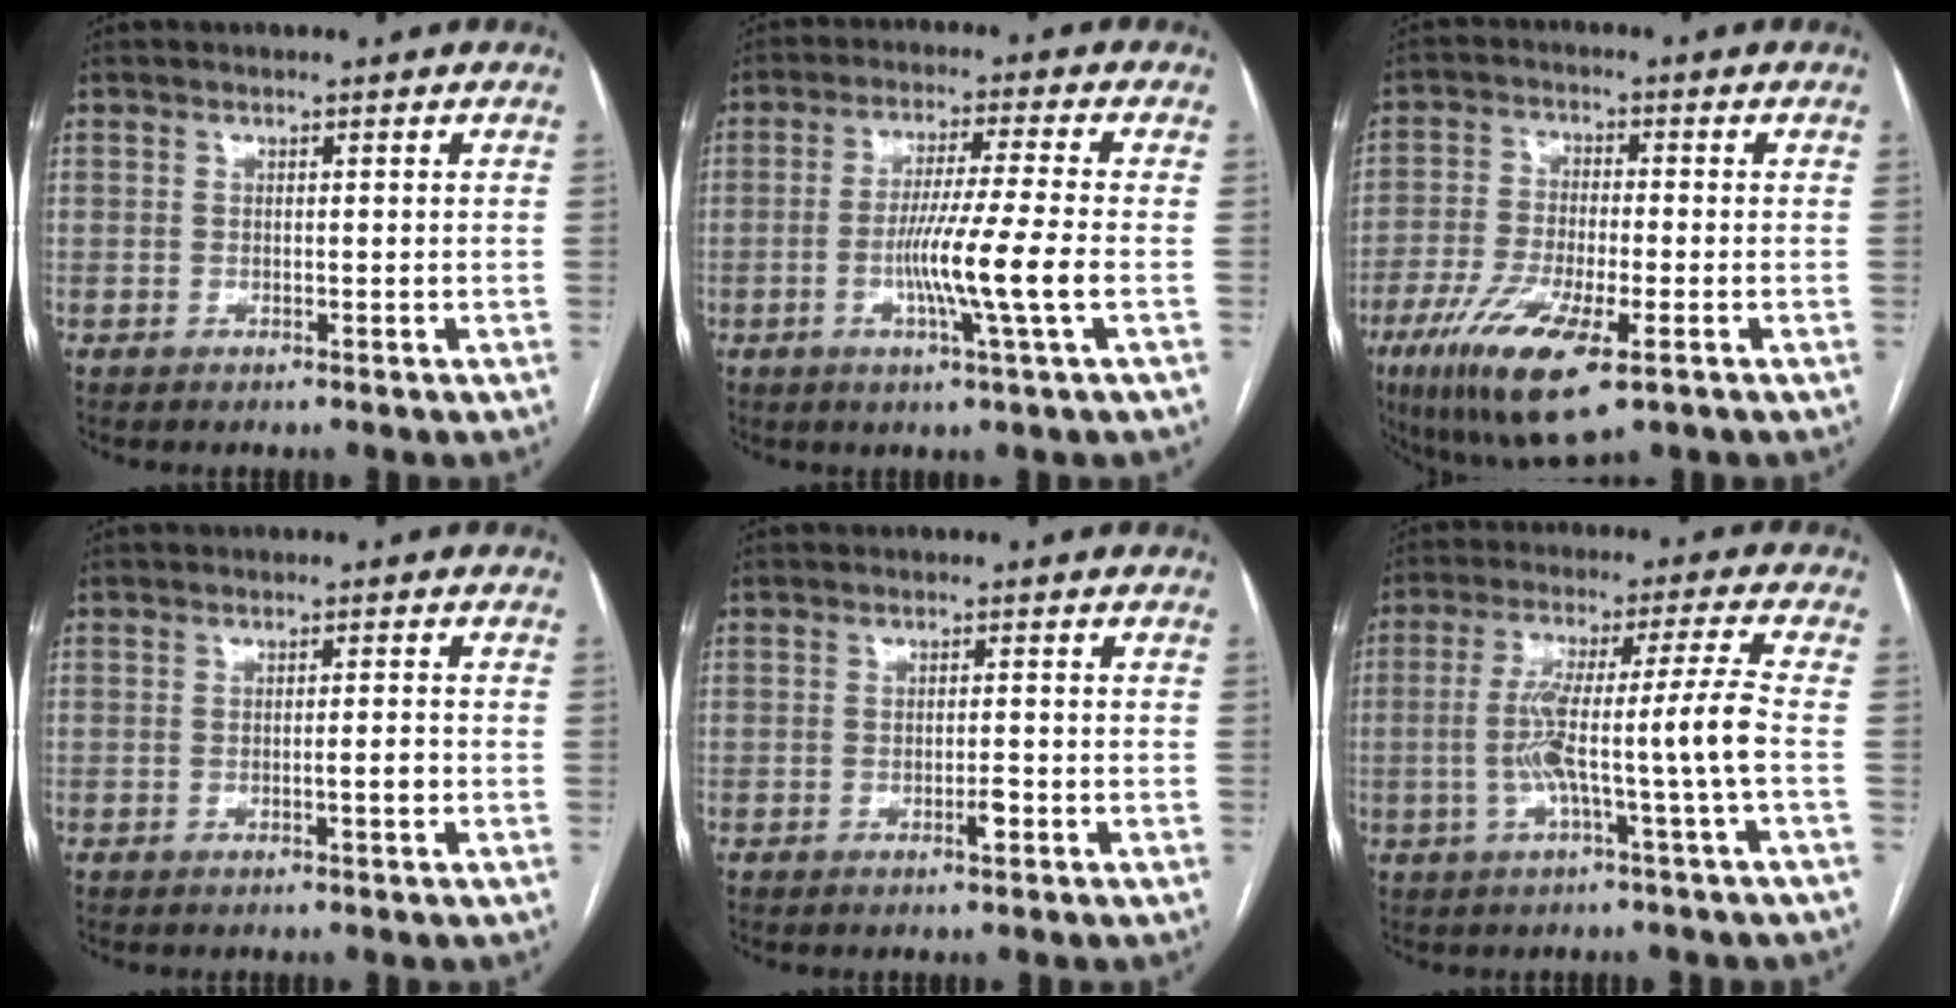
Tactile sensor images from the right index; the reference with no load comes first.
{"total": 9.3, "force": [-2.3, -1.7, 8.9], "torque": [-0.167, -0.015, -0.043]}
{"total": 12.3, "force": [-6.1, 3.3, 10.2], "torque": [-0.201, -0.025, -0.103]}
{"total": 1.6, "force": [-0.7, 0.0, 1.5], "torque": [-0.020, 0.000, -0.011]}
{"total": 1.6, "force": [-0.8, 0.2, 1.3], "torque": [-0.021, 0.000, -0.013]}
{"total": 10.0, "force": [-2.1, -1.7, 9.7], "torque": [-0.185, 0.019, -0.034]}